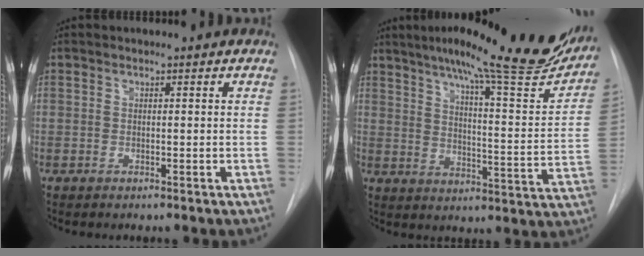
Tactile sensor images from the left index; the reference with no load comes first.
{"total": 24.5, "force": [20.1, 2.4, 13.8], "torque": [-0.202, -0.049, 0.257]}